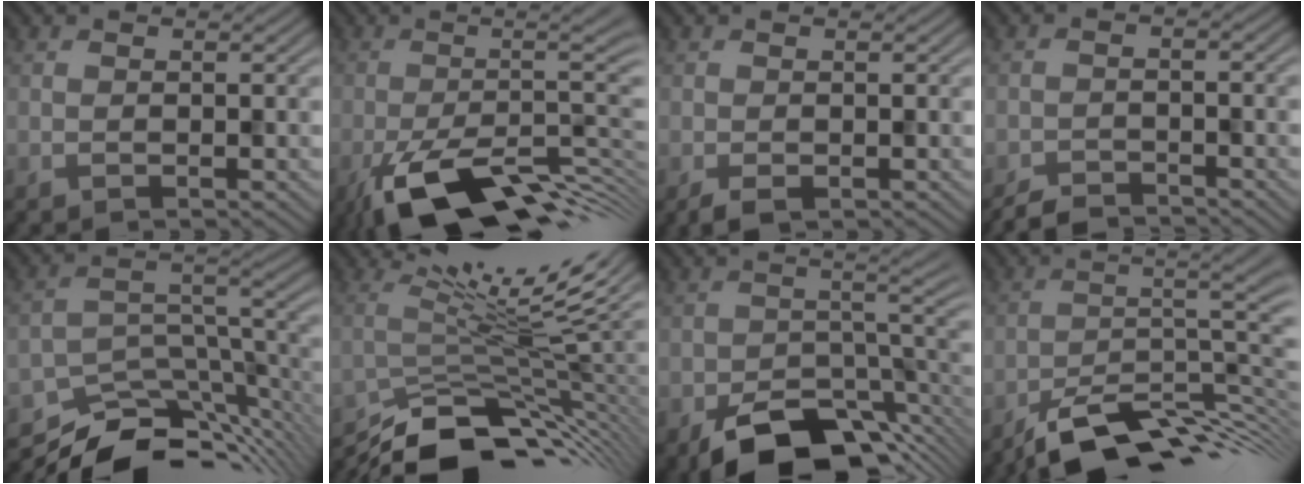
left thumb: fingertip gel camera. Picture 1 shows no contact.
{"total": 14.9, "force": [-6.0, 4.1, 13.0], "torque": [-0.219, -0.012, -0.097]}
{"total": 1.9, "force": [-1.0, 1.1, 1.2], "torque": [-0.029, -0.010, -0.019]}
{"total": 3.8, "force": [-3.4, 1.0, 1.1], "torque": [-0.021, -0.002, -0.068]}
{"total": 11.9, "force": [-9.9, 3.7, 5.3], "torque": [-0.090, -0.010, -0.164]}
{"total": 9.0, "force": [-3.8, 2.6, 7.7], "torque": [-0.111, -0.006, -0.053]}
{"total": 9.8, "force": [-5.9, 4.3, 6.5], "torque": [-0.100, -0.031, -0.088]}
{"total": 13.9, "force": [-8.5, 3.2, 10.5], "torque": [-0.159, -0.011, -0.141]}